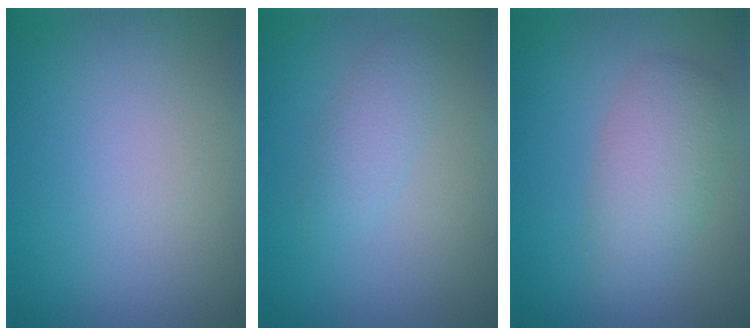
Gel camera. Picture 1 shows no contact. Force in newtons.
{"total": 1.8, "press": 1.8, "slide": 0.0}
{"total": 3.8, "press": 3.8, "slide": 0.1}